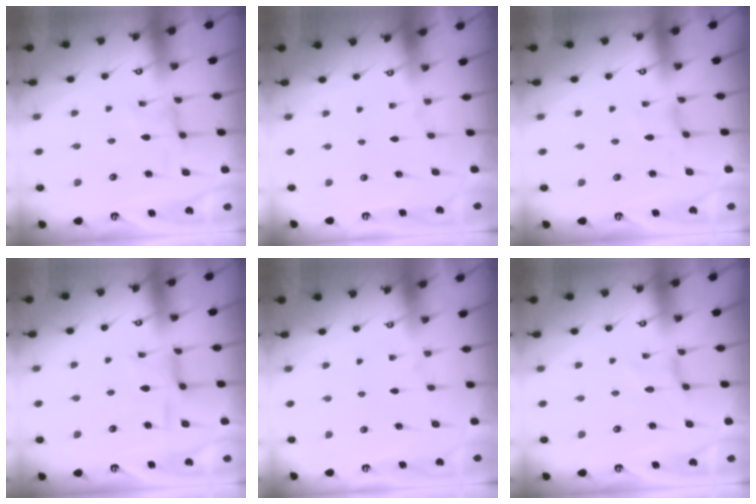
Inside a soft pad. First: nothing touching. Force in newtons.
{"total": 0.0}
{"total": 0.0}
{"total": 8.9, "press": 8.9, "slide": 0.6}
{"total": 0.0}
{"total": 0.0}